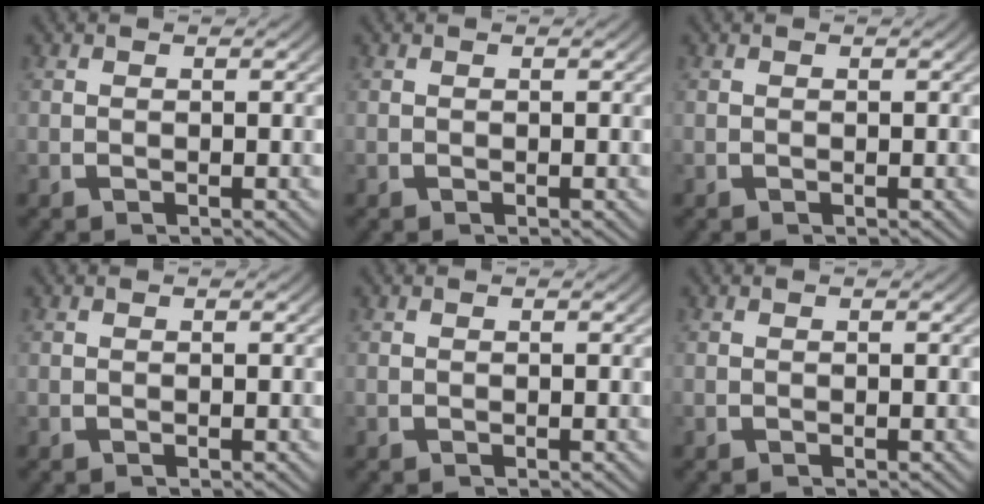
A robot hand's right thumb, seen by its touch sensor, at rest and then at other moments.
{"total": 0.0}
{"total": 0.0}
{"total": 0.0}
{"total": 0.0}
{"total": 0.0}